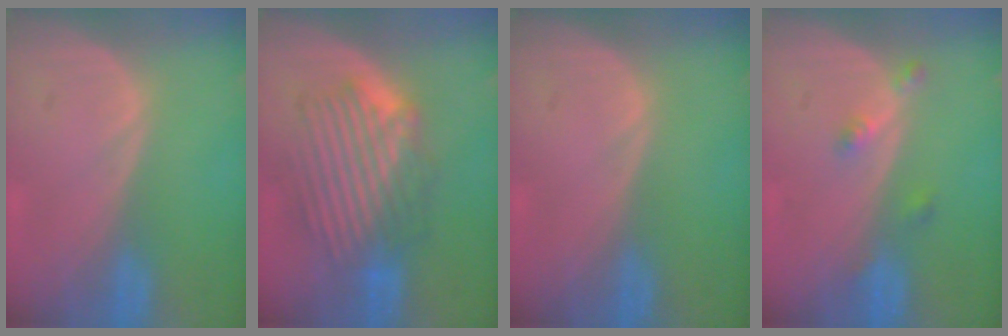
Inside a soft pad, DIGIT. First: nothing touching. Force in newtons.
{"total": 8.9, "press": 8.3, "slide": 3.2}
{"total": 0.0}
{"total": 2.7, "press": 2.3, "slide": 1.5}